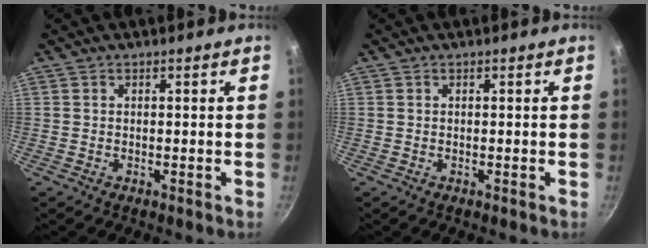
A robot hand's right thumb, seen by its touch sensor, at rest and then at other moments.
{"total": 0.0}